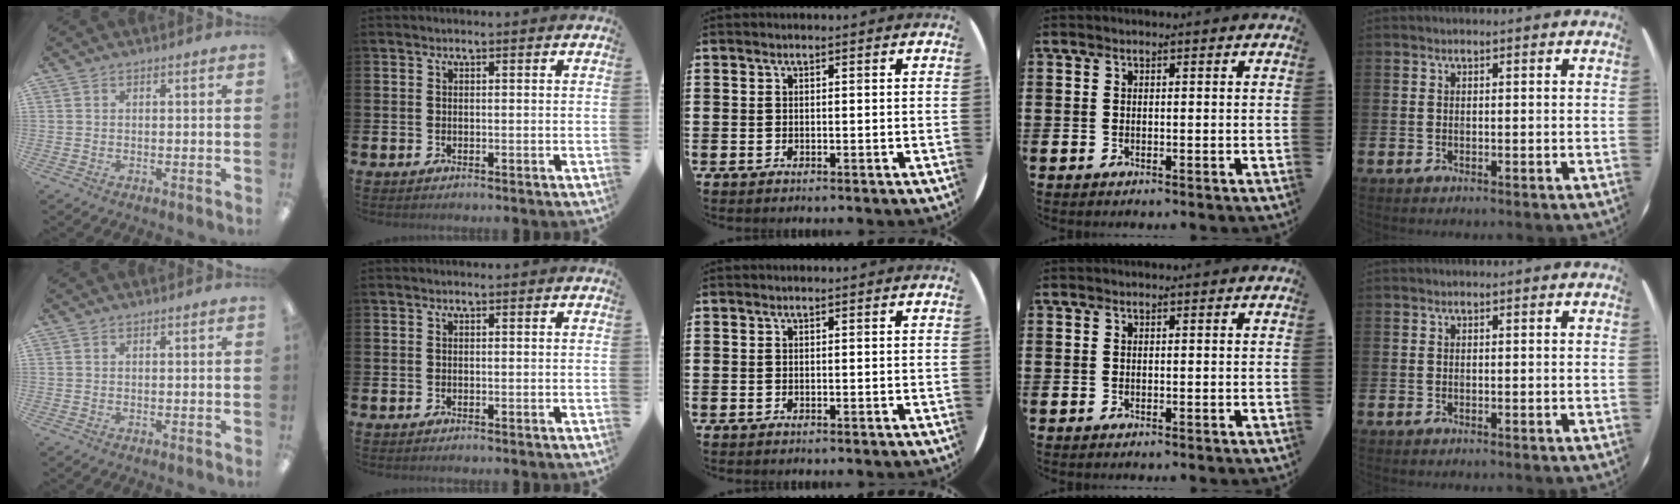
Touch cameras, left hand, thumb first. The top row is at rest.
{}